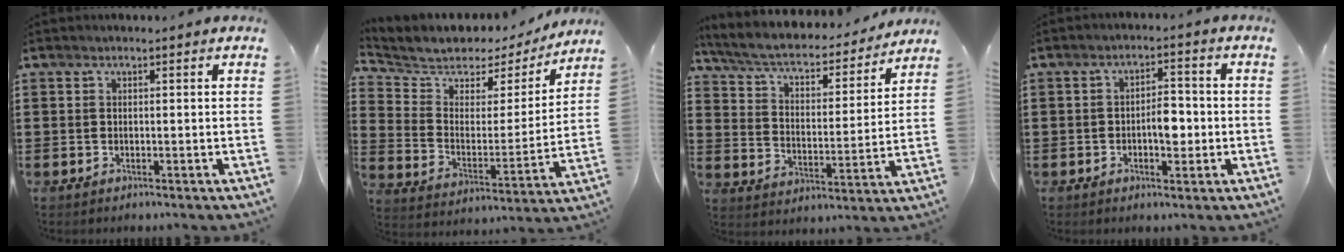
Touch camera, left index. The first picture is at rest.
{"total": 5.2, "force": [4.6, 2.4, 0.5], "torque": [-0.050, -0.036, 0.075]}
{"total": 5.1, "force": [4.4, 1.2, 2.5], "torque": [-0.069, -0.032, 0.068]}
{"total": 4.3, "force": [-0.9, 2.0, 3.7], "torque": [-0.053, 0.000, -0.022]}